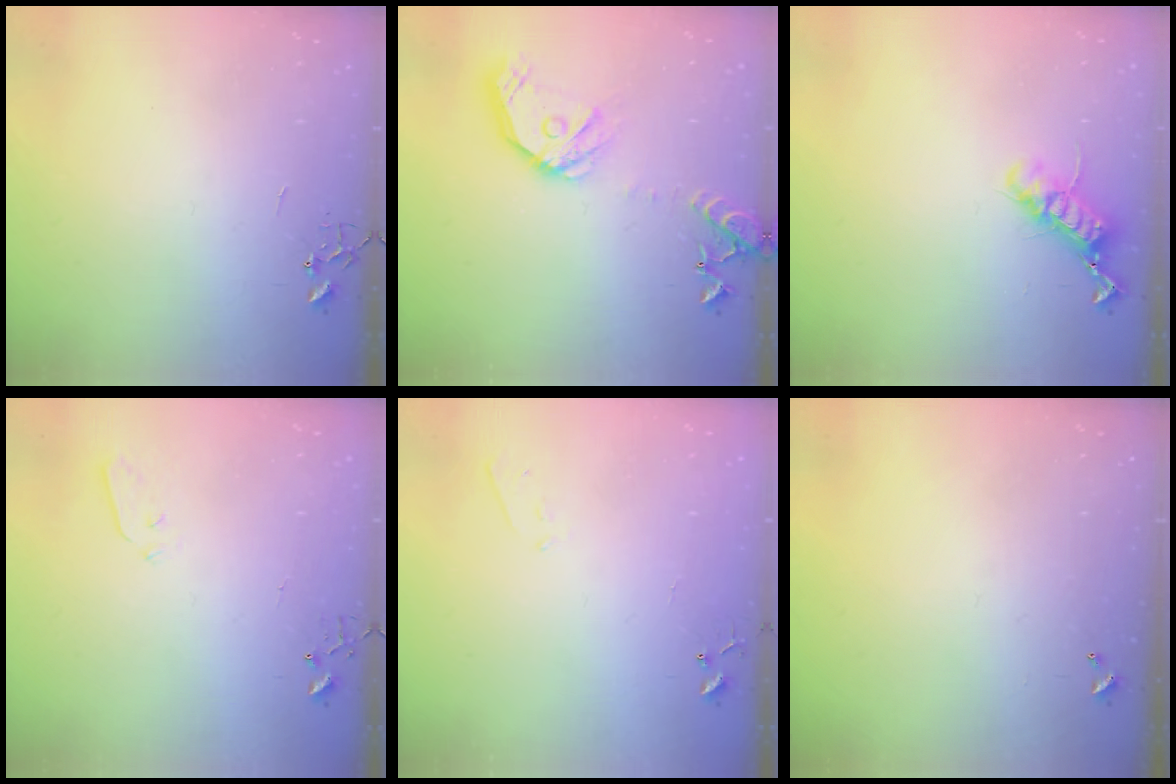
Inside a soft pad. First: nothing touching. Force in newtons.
{"total": 16.6, "press": 16.4, "slide": 2.7}
{"total": 11.9, "press": 11.8, "slide": 0.9}
{"total": 3.6, "press": 3.6, "slide": 0.6}
{"total": 4.2, "press": 4.2, "slide": 0.6}
{"total": 0.0}